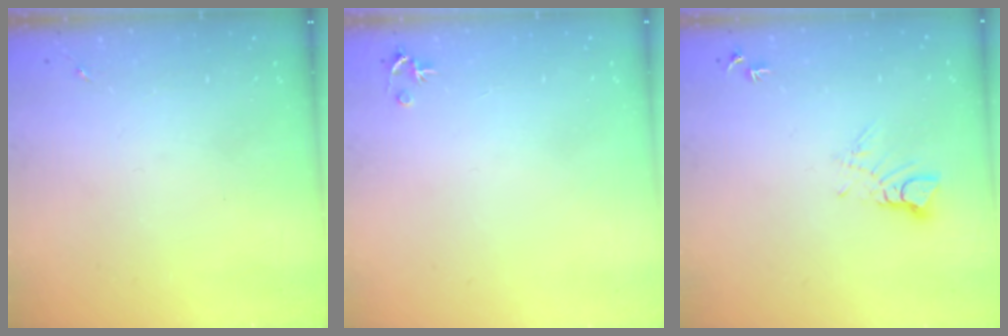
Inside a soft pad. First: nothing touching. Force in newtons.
{"total": 3.5, "press": 3.5, "slide": 0.4}
{"total": 7.2, "press": 7.2, "slide": 0.8}